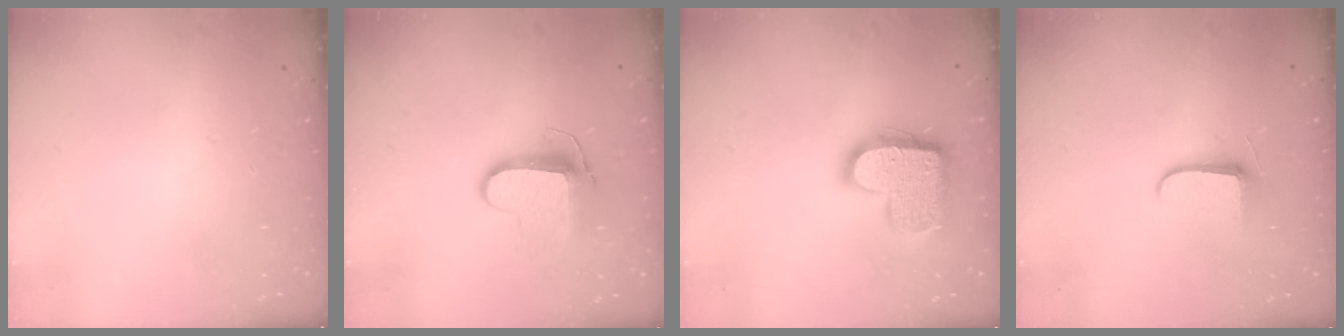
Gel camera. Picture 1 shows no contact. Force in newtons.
{"total": 9.9, "press": 9.9, "slide": 0.7}
{"total": 17.2, "press": 17.2, "slide": 0.9}
{"total": 6.8, "press": 6.7, "slide": 0.9}